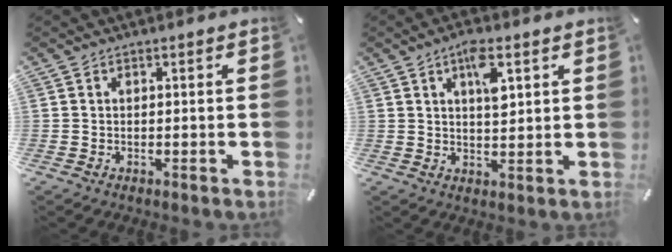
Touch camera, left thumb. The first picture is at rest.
{"total": 7.0, "force": [3.1, 3.0, 5.5], "torque": [-0.077, -0.009, 0.045]}